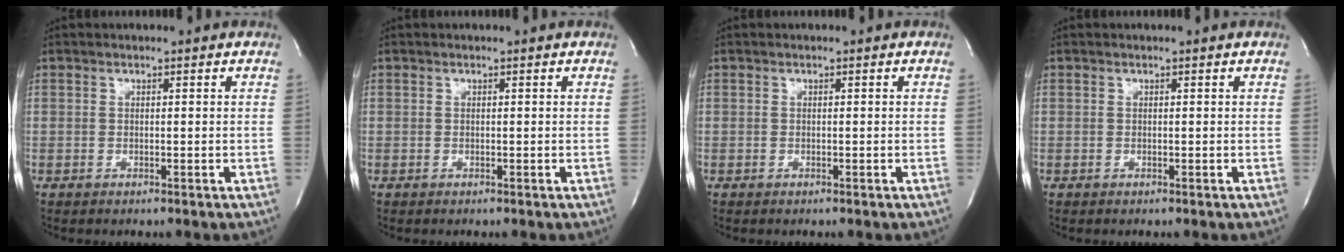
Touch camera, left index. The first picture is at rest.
{"total": 0.0}
{"total": 0.0}
{"total": 0.5, "force": [0.5, 0.0, 0.1], "torque": [-0.006, -0.001, 0.006]}